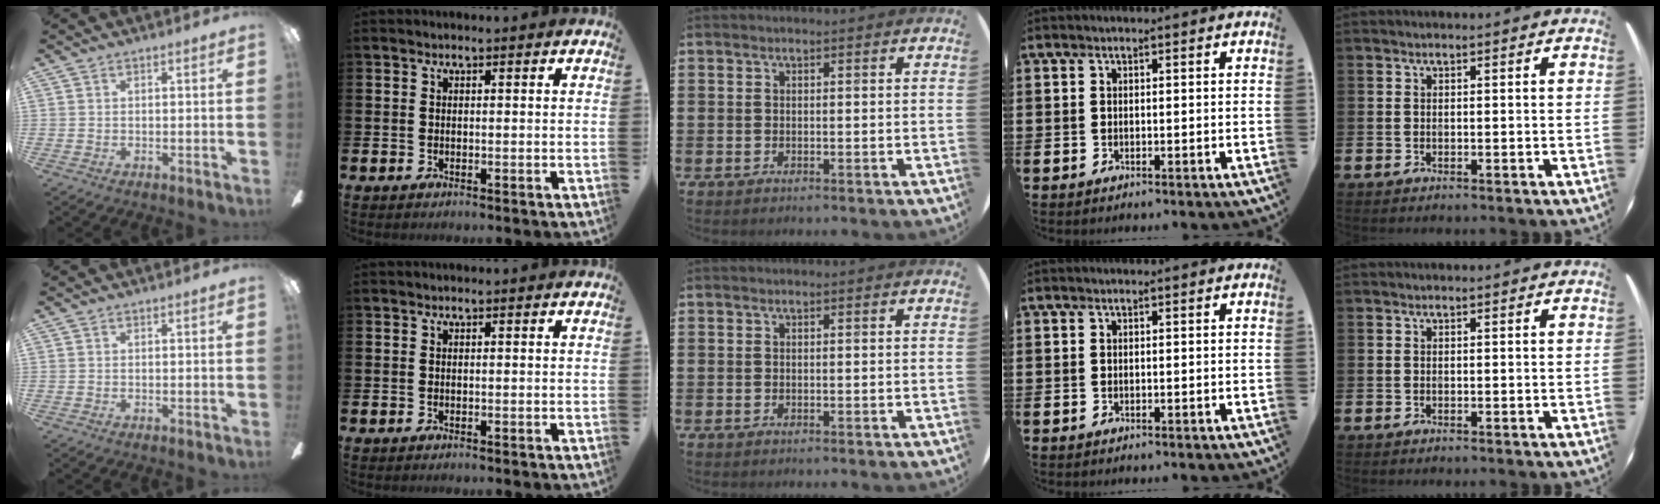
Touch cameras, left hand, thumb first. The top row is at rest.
{}